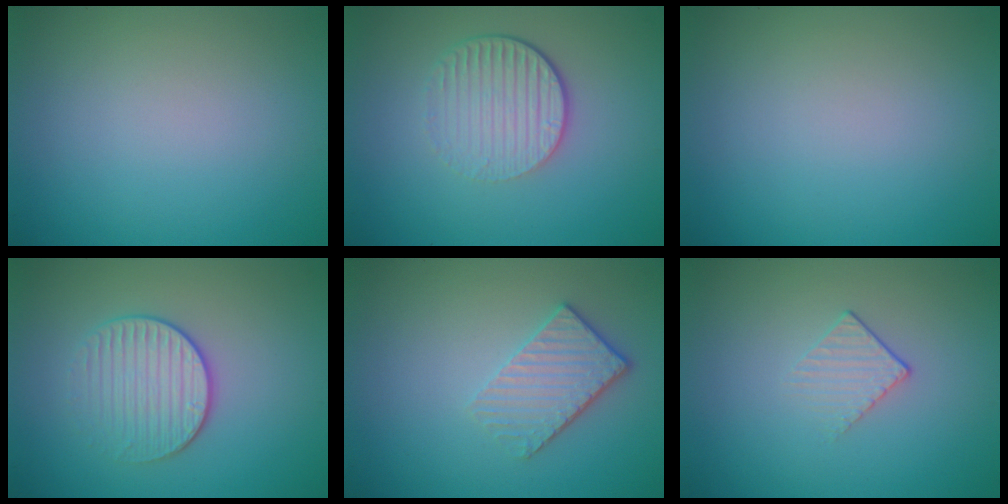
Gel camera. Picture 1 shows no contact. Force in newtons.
{"total": 4.4, "press": 2.8, "slide": 3.4}
{"total": 0.0}
{"total": 3.3, "press": 2.9, "slide": 1.5}
{"total": 3.3, "press": 2.8, "slide": 1.7}
{"total": 1.3, "press": 0.7, "slide": 1.1}